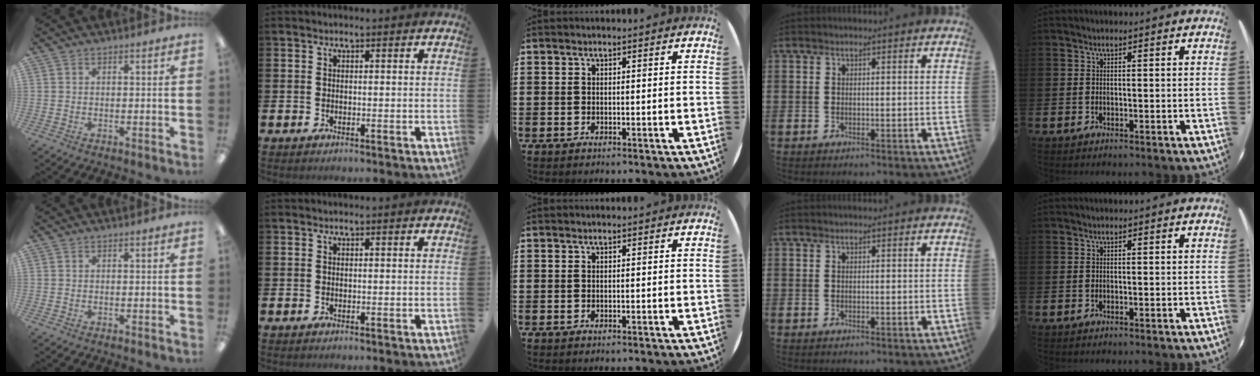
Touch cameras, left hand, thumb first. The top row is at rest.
{}